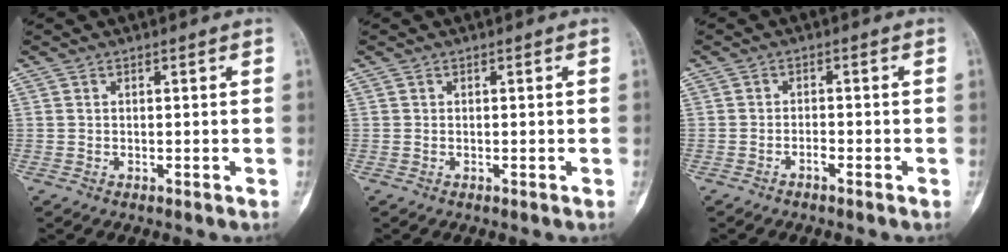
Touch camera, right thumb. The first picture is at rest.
{"total": 0.0}
{"total": 1.4, "force": [-1.1, 0.3, 0.8], "torque": [-0.013, 0.011, -0.021]}